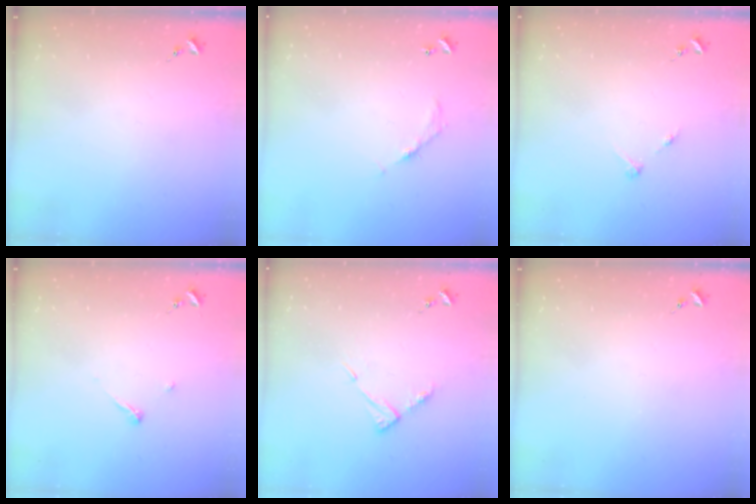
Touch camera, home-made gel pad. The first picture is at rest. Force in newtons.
{"total": 5.8, "press": 5.8, "slide": 0.2}
{"total": 2.8, "press": 2.8, "slide": 0.3}
{"total": 3.6, "press": 3.6, "slide": 0.4}
{"total": 7.4, "press": 7.4, "slide": 0.6}
{"total": 0.0}